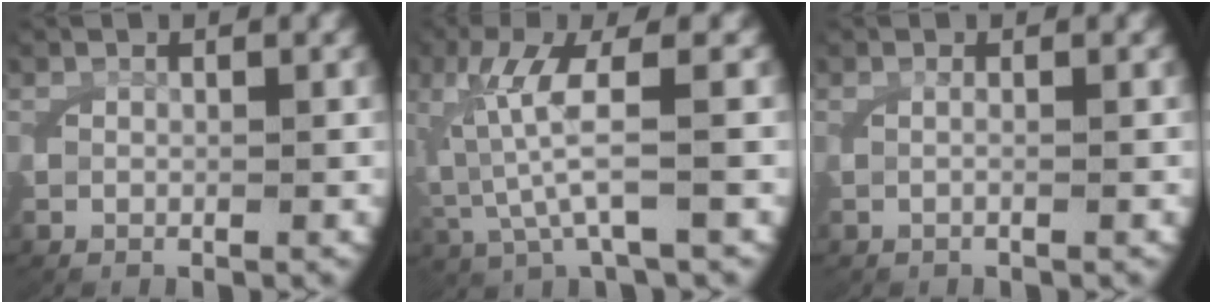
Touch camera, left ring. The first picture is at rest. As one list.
[{"total": 5.5, "force": [0.4, 2.0, 5.1], "torque": [-0.129, -0.009, 0.020]}, {"total": 0.8, "force": [0.0, 0.1, 0.8], "torque": [-0.022, 0.004, -0.003]}]